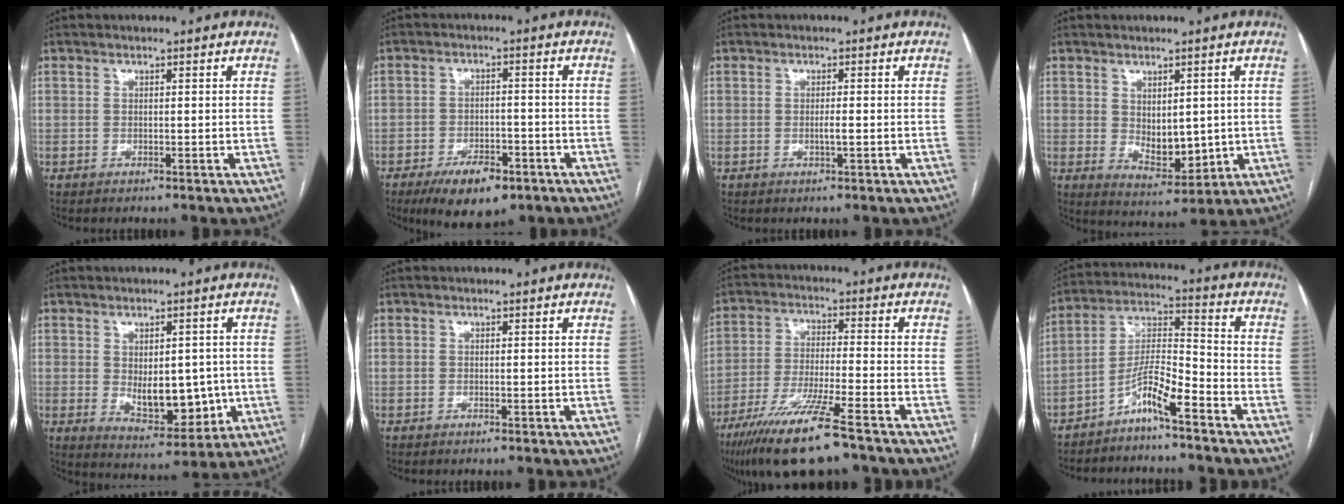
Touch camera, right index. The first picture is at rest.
{"total": 8.8, "force": [-5.5, 3.6, 5.8], "torque": [-0.093, -0.006, -0.085]}
{"total": 1.2, "force": [-0.3, 0.0, 1.2], "torque": [-0.023, -0.001, -0.004]}
{"total": 6.1, "force": [0.3, 3.3, 5.2], "torque": [-0.079, -0.009, 0.024]}
{"total": 8.9, "force": [-0.5, 4.6, 7.6], "torque": [-0.108, -0.006, 0.009]}
{"total": 0.0}
{"total": 14.1, "force": [-9.7, 0.8, 10.2], "torque": [-0.200, -0.040, -0.170]}
{"total": 7.7, "force": [-5.4, 0.4, 5.4], "torque": [-0.111, 0.011, -0.101]}